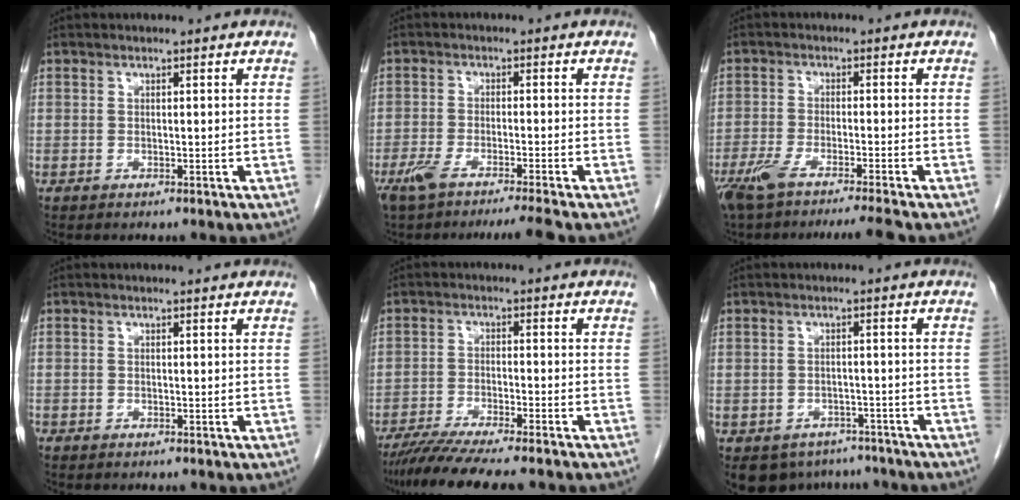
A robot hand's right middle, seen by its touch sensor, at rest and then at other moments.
{"total": 7.8, "force": [-6.2, -0.4, 4.8], "torque": [-0.075, -0.015, -0.102]}
{"total": 10.0, "force": [-8.1, -0.6, 5.8], "torque": [-0.088, -0.021, -0.132]}
{"total": 0.0}
{"total": 9.7, "force": [-8.2, 0.0, 5.2], "torque": [-0.076, -0.025, -0.133]}
{"total": 8.4, "force": [-6.8, 4.9, 1.2], "torque": [-0.015, 0.007, -0.085]}